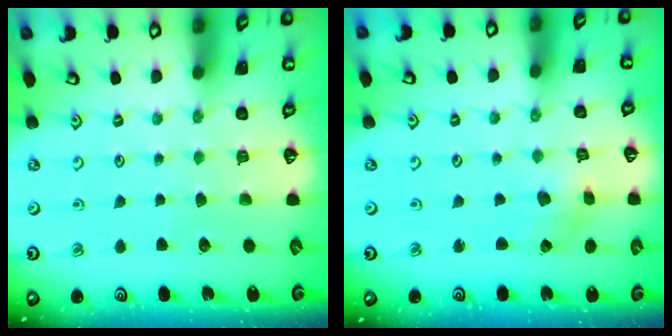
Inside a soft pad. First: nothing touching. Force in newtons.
{"total": 2.6, "press": 2.5, "slide": 0.5}